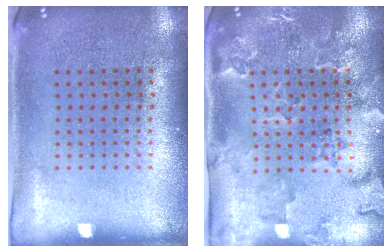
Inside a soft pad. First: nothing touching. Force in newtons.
{"total": 2.4, "press": 2.2, "slide": 0.8}